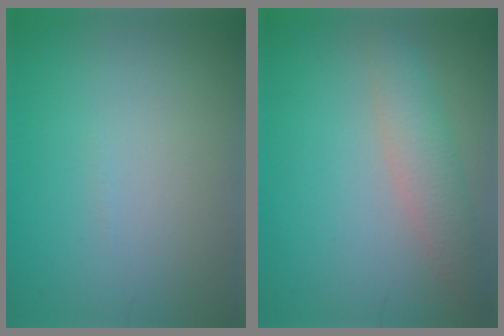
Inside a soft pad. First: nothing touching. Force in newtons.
{"total": 3.1, "press": 3.1, "slide": 0.2}